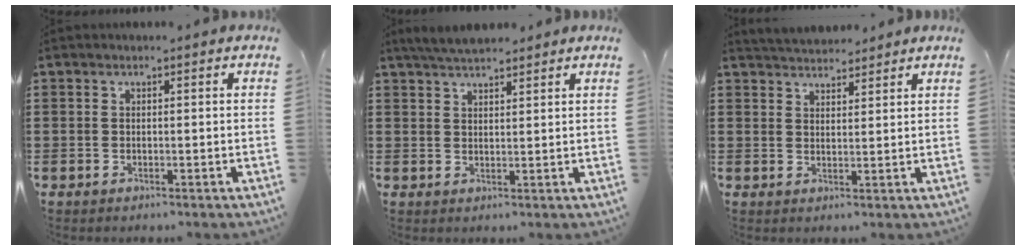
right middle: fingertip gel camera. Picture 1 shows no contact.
{"total": 4.0, "force": [3.8, 0.7, 1.2], "torque": [-0.036, -0.006, 0.071]}
{"total": 3.4, "force": [3.4, 0.5, -0.2], "torque": [-0.007, -0.013, 0.065]}